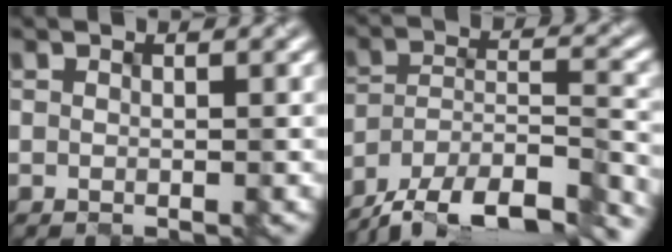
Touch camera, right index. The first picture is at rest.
{"total": 13.7, "force": [-12.0, 4.1, 5.2], "torque": [-0.085, -0.004, -0.173]}